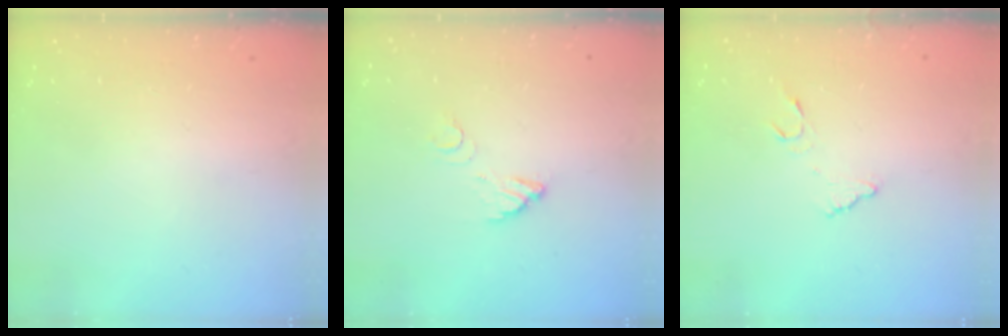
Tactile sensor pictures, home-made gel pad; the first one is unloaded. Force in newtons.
{"total": 3.5, "press": 3.5, "slide": 0.3}
{"total": 8.3, "press": 8.3, "slide": 0.6}